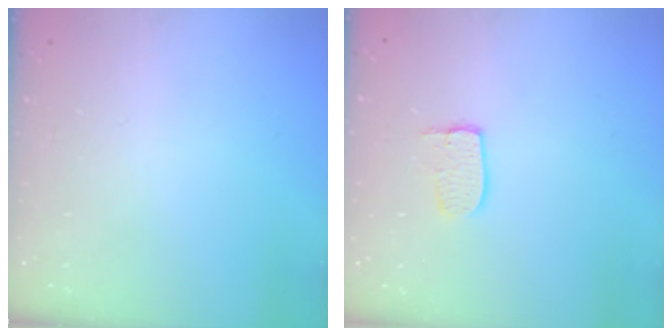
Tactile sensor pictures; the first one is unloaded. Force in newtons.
{"total": 6.1, "press": 6.1, "slide": 0.5}